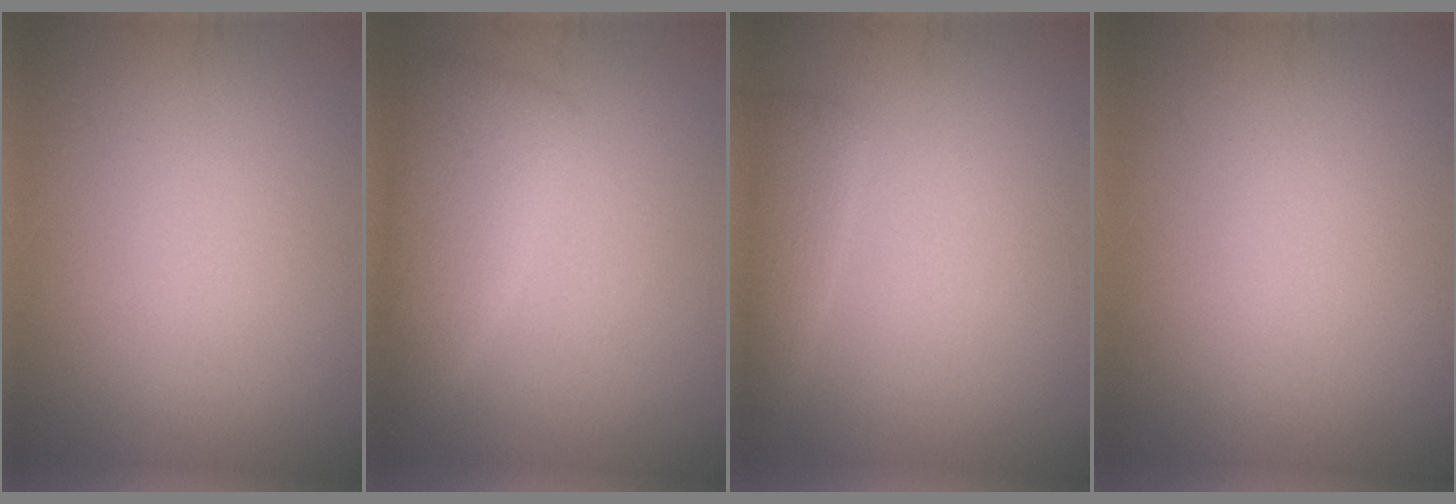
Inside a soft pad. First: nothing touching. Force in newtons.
{"total": 4.4, "press": 4.4, "slide": 0.1}
{"total": 2.2, "press": 2.2, "slide": 0.0}
{"total": 0.0}